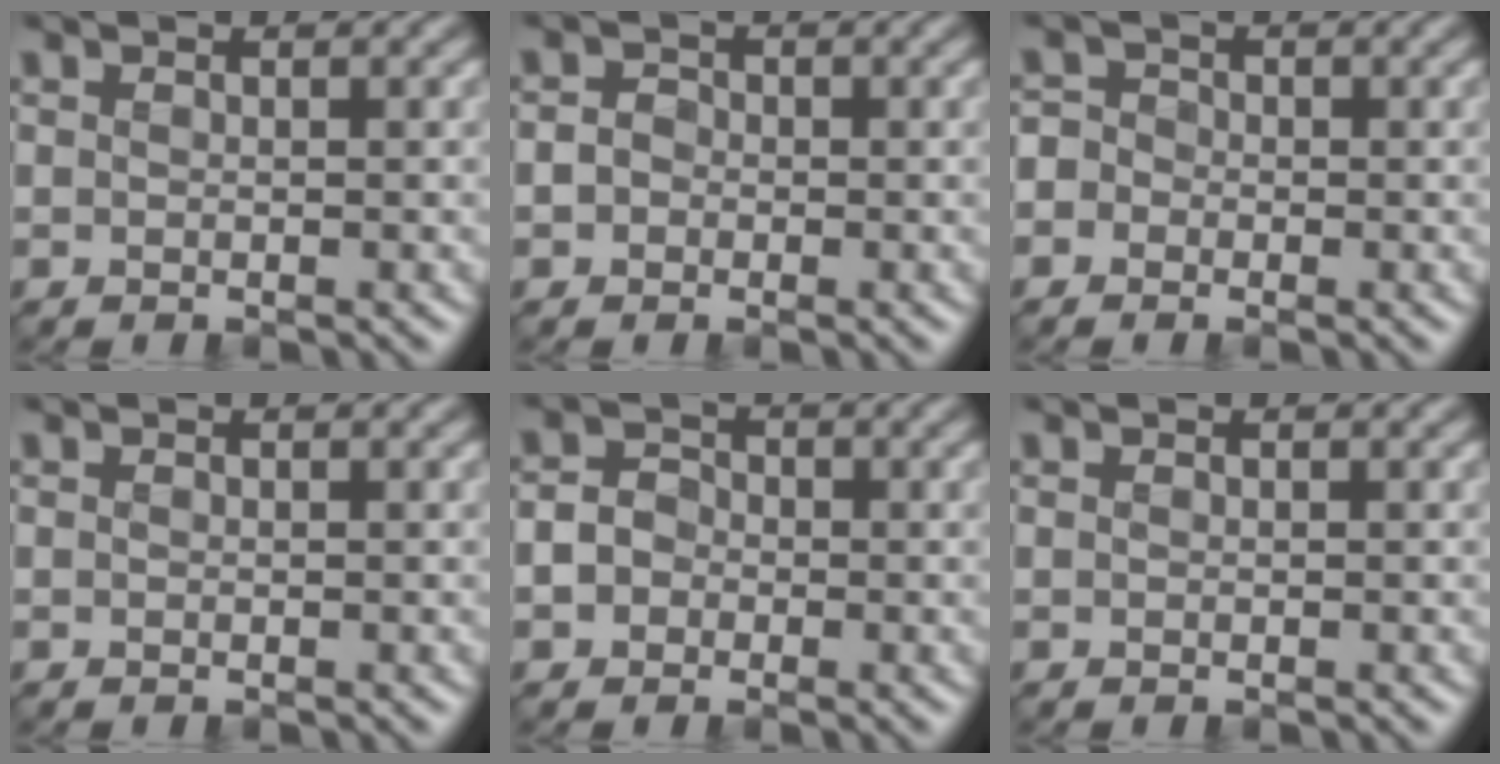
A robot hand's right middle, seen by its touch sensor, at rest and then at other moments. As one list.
[{"total": 1.4, "force": [-0.3, 1.2, 0.5], "torque": [0.000, 0.000, -0.014]}, {"total": 2.1, "force": [-0.6, 1.9, 0.6], "torque": [0.003, 0.012, -0.031]}, {"total": 0.0}, {"total": 2.4, "force": [-0.6, 2.1, 1.0], "torque": [-0.002, 0.002, -0.018]}, {"total": 0.0}]